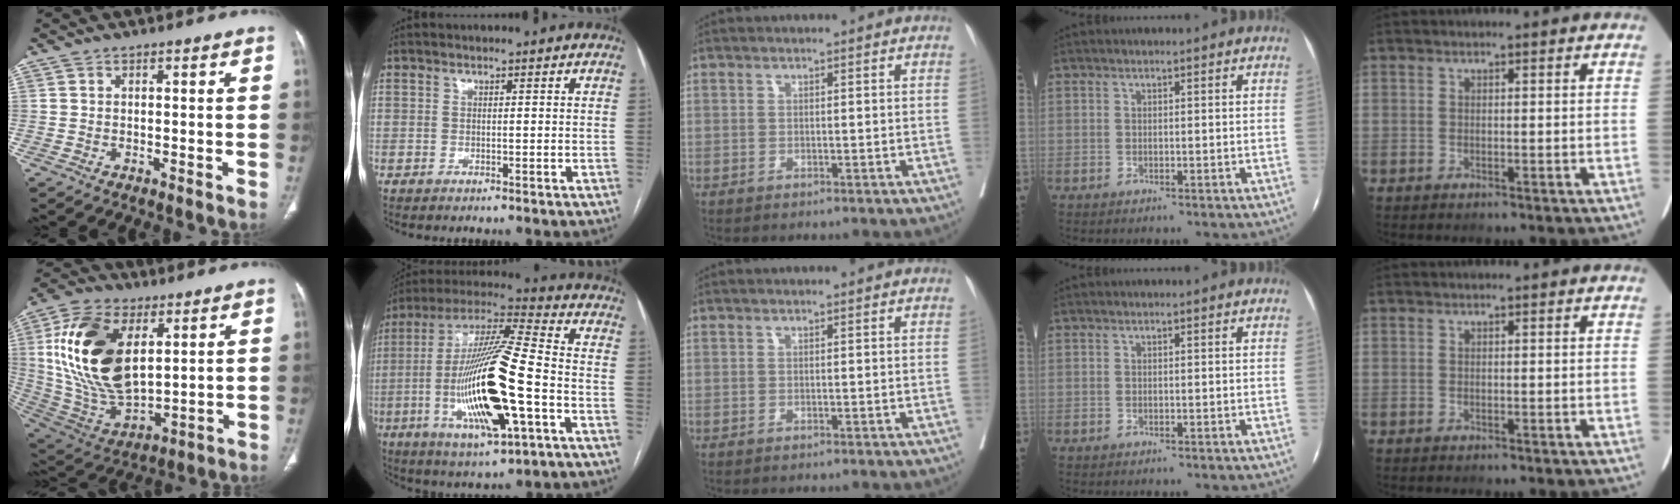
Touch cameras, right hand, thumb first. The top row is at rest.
{"thumb": {"total": 23.2, "force": [6.1, 12.9, 18.3], "torque": [-0.343, -0.027, 0.120]}, "index": {"total": 21.9, "force": [-5.2, 3.0, 21.1], "torque": [-0.436, -0.019, -0.091]}}